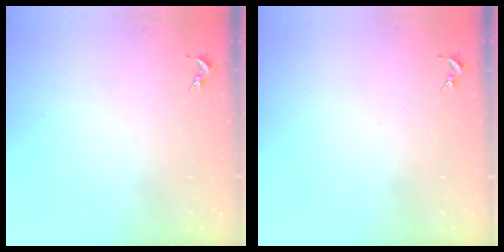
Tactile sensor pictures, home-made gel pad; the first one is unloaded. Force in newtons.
{"total": 0.0}